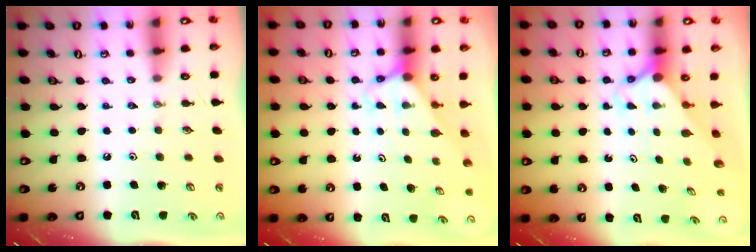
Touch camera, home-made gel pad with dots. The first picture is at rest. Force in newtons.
{"total": 2.5, "press": 2.5, "slide": 0.2}
{"total": 2.2, "press": 2.2, "slide": 0.1}